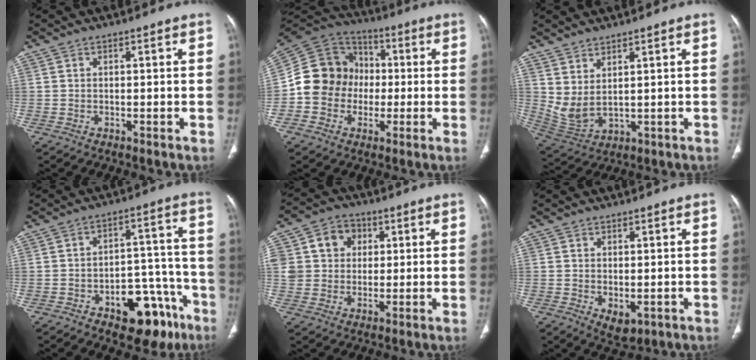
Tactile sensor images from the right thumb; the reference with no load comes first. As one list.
[{"total": 14.3, "force": [-1.7, 13.1, 5.5], "torque": [-0.075, 0.037, -0.037]}, {"total": 6.4, "force": [2.8, 2.5, 5.2], "torque": [-0.110, -0.026, 0.072]}, {"total": 15.4, "force": [-8.4, 8.3, 10.0], "torque": [-0.083, 0.074, -0.109]}, {"total": 12.2, "force": [3.2, 10.5, 5.3], "torque": [-0.071, 0.012, 0.055]}, {"total": 3.8, "force": [-0.8, 2.2, 3.0], "torque": [-0.038, -0.008, 0.002]}]